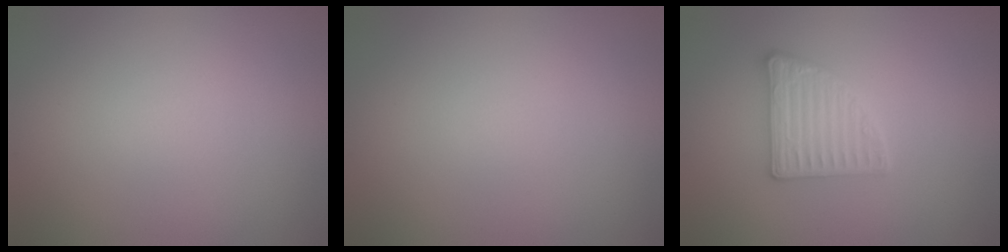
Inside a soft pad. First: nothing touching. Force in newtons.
{"total": 0.0}
{"total": 2.8, "press": 2.8, "slide": 0.4}